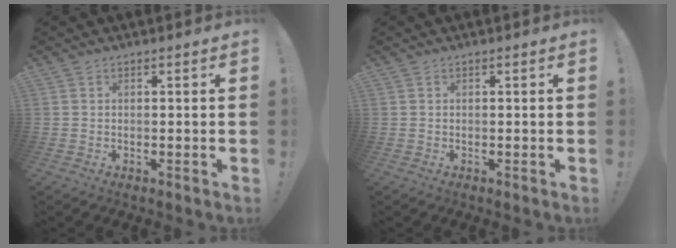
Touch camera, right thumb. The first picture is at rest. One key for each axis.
{"total": 0.0}